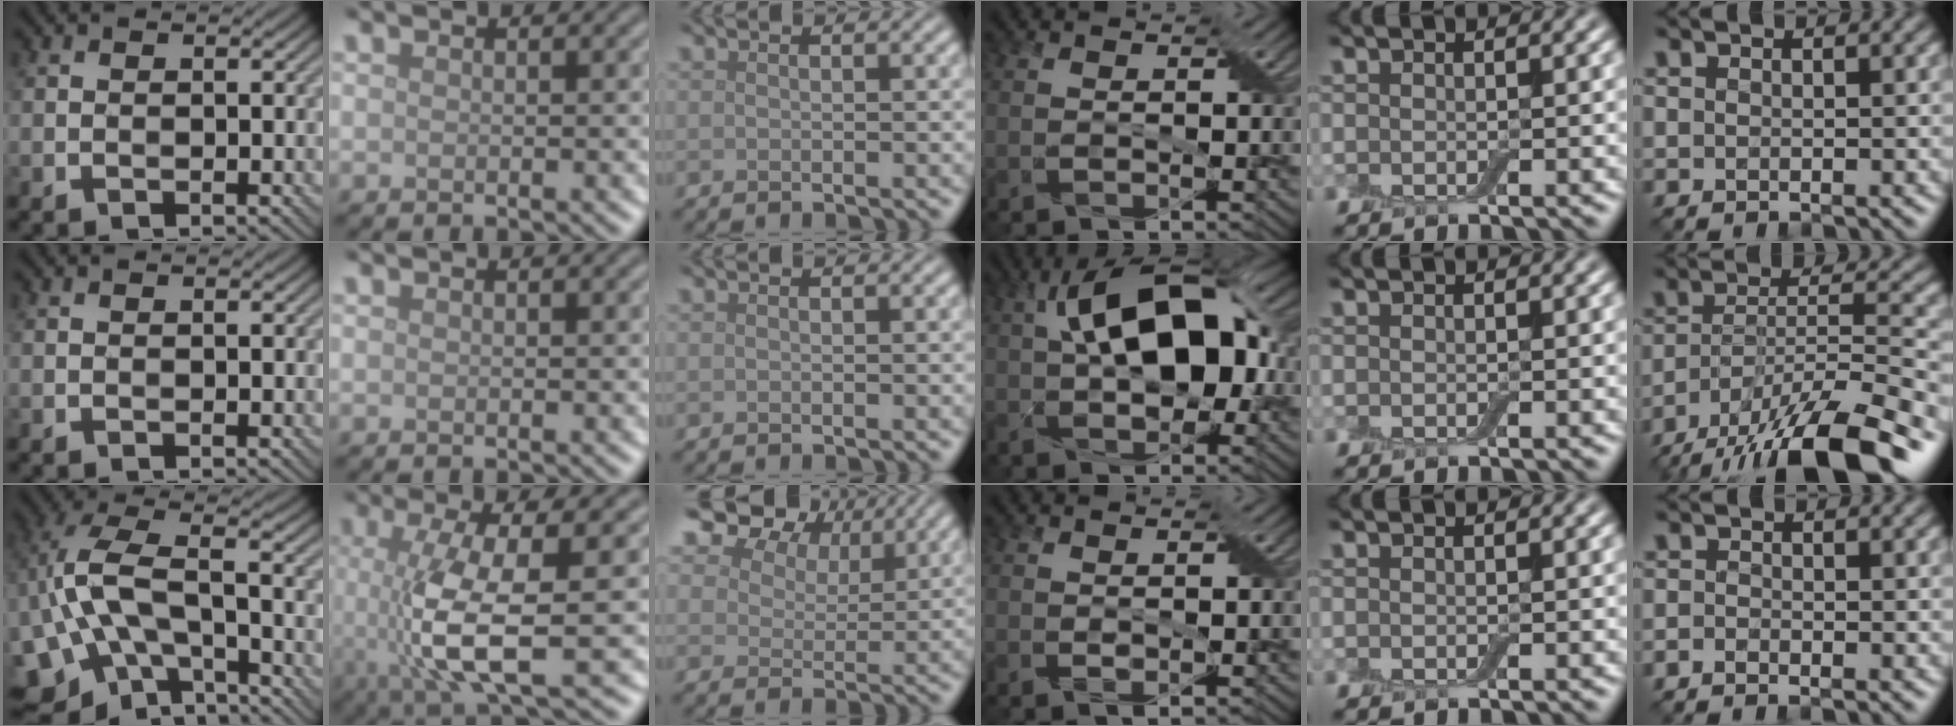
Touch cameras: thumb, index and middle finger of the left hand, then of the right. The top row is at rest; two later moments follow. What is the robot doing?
{"motion": "extract", "object": "airpods case & airpods"}